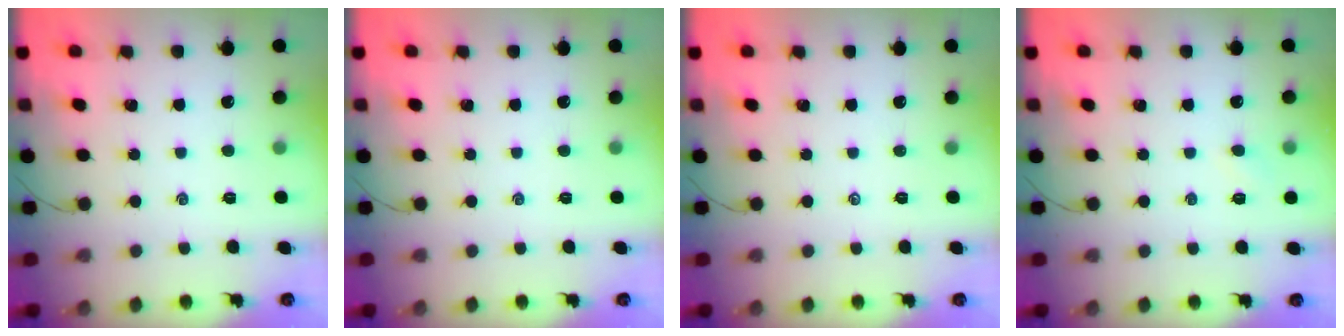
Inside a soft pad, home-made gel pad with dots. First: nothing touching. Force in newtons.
{"total": 0.0}
{"total": 0.0}
{"total": 3.0, "press": 2.9, "slide": 0.8}